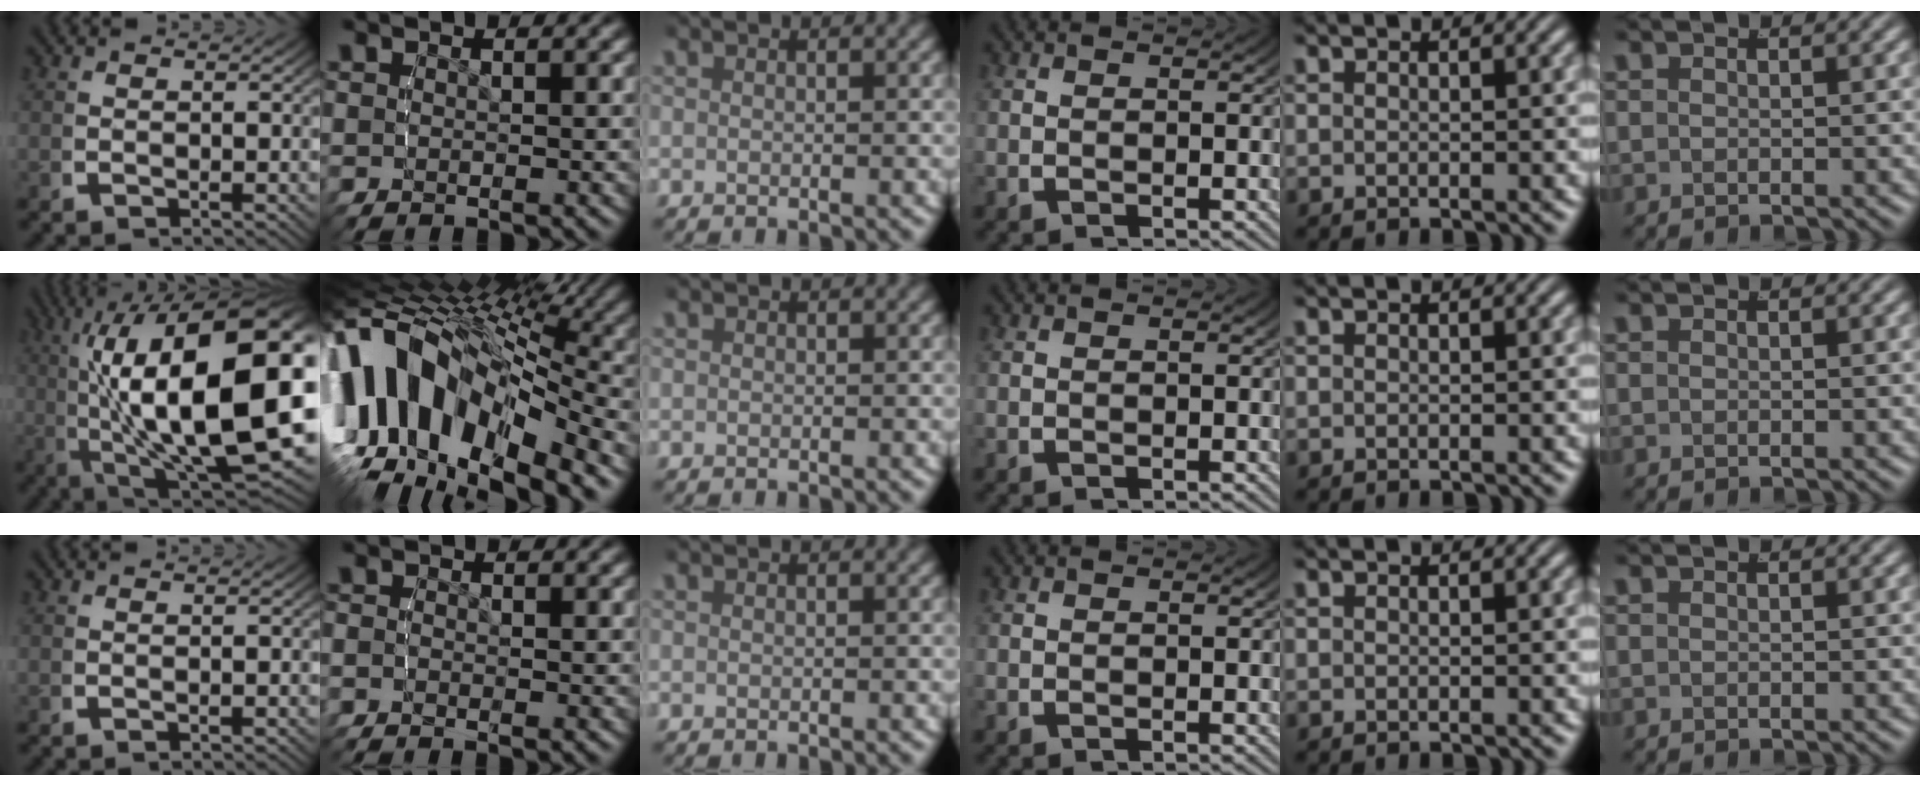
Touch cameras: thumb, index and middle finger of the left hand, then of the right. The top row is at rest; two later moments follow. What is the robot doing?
{"motion": "lift_and_place", "object": "toy banana"}